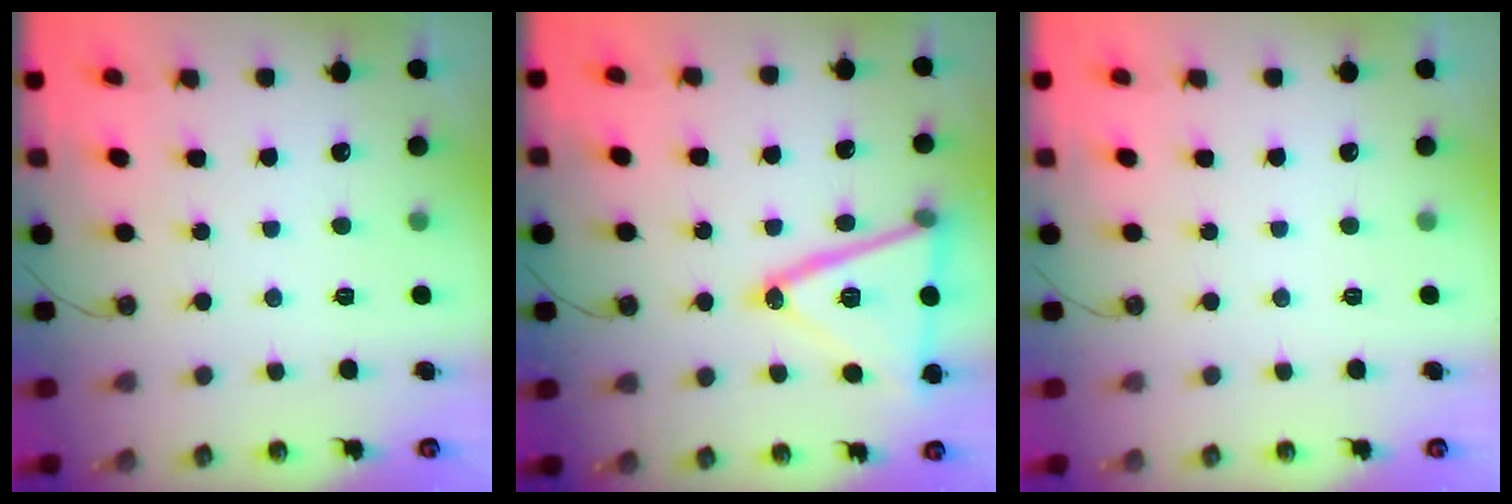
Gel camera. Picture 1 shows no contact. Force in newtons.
{"total": 21.0, "press": 20.8, "slide": 3.4}
{"total": 0.0}